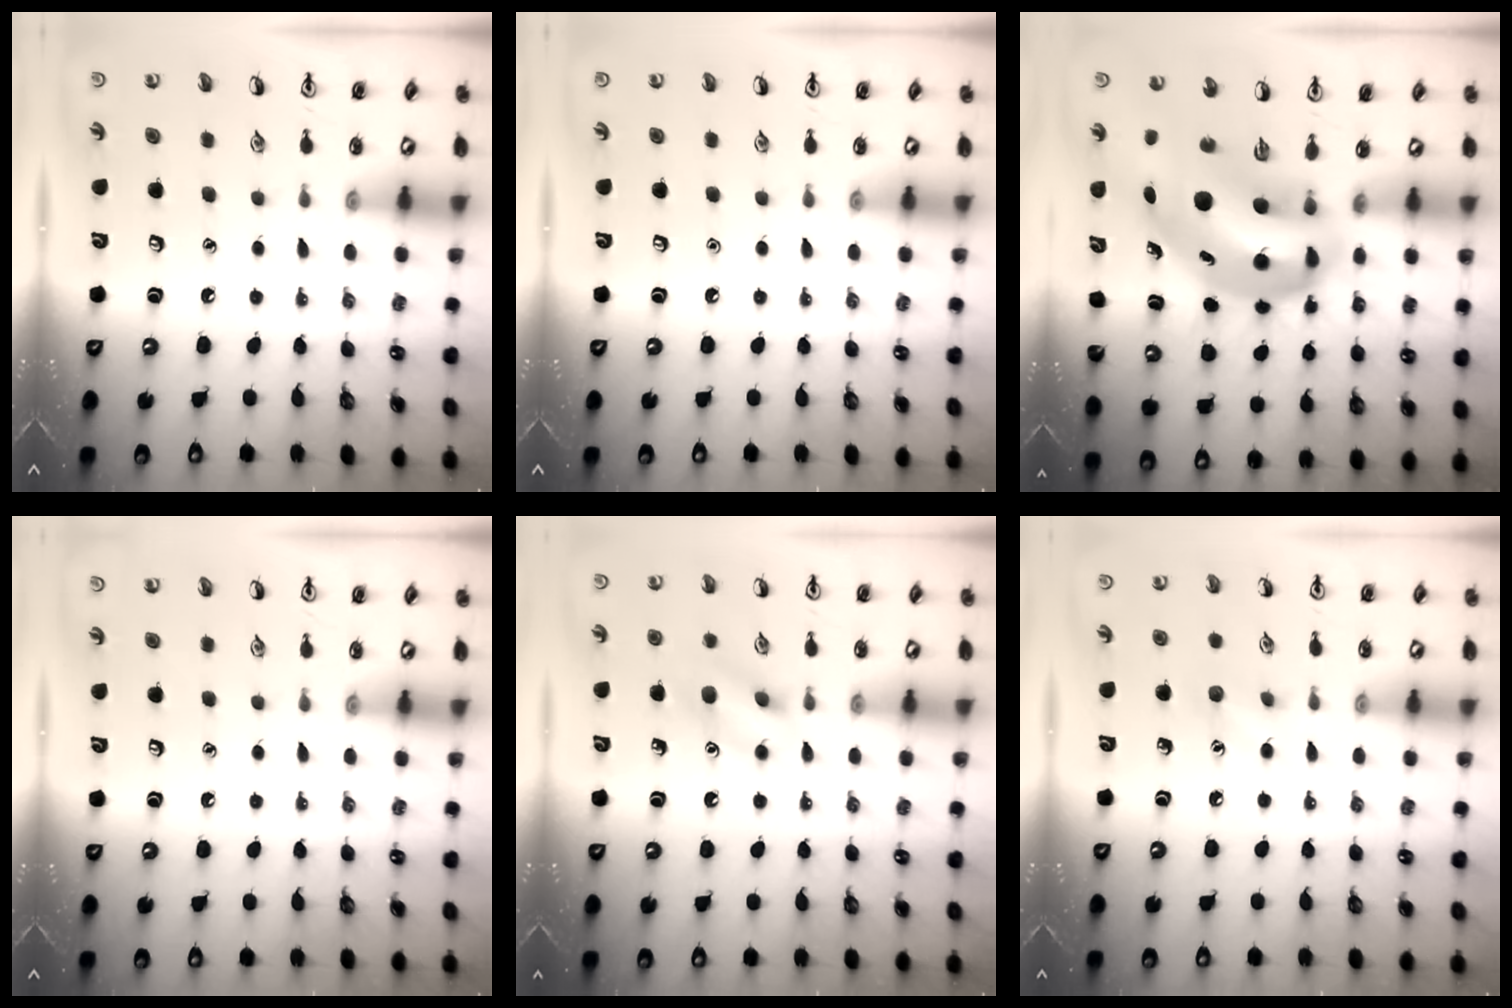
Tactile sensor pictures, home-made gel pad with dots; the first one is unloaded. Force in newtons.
{"total": 0.0}
{"total": 13.0, "press": 12.5, "slide": 3.5}
{"total": 0.0}
{"total": 9.7, "press": 9.7, "slide": 0.6}
{"total": 5.7, "press": 5.4, "slide": 1.8}